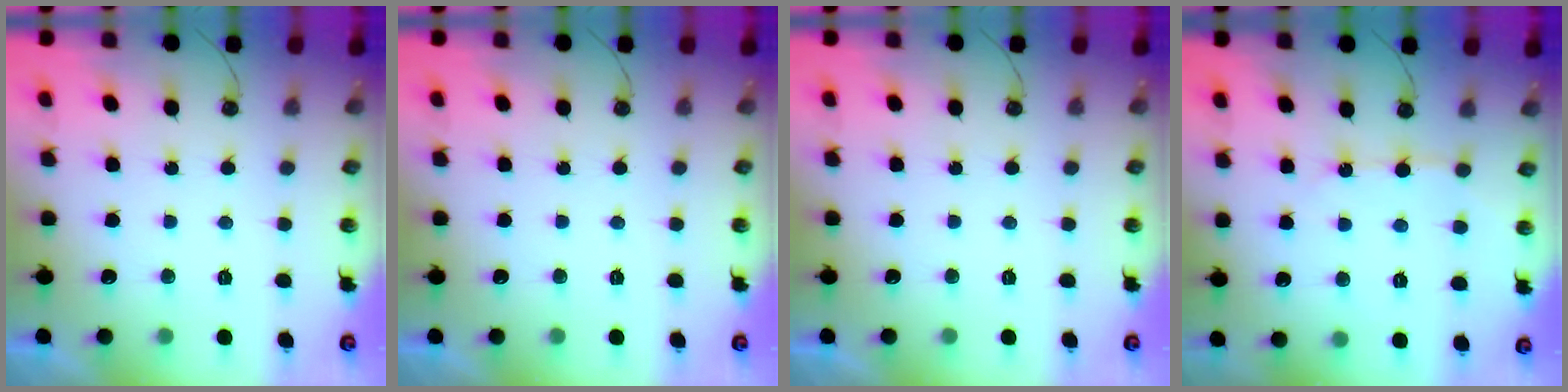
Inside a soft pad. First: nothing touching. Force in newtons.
{"total": 0.0}
{"total": 0.0}
{"total": 6.5, "press": 6.5, "slide": 0.5}